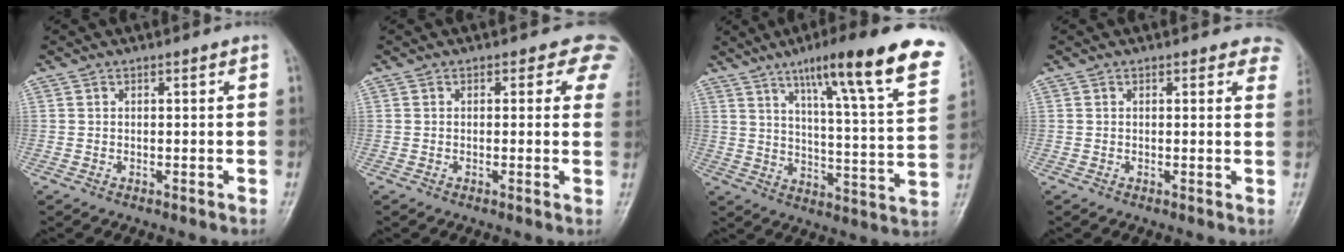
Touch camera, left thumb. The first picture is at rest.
{"total": 4.3, "force": [2.6, 2.8, 2.0], "torque": [0.014, -0.007, 0.004]}
{"total": 23.6, "force": [14.1, 3.2, 18.6], "torque": [-0.246, -0.042, 0.197]}
{"total": 4.1, "force": [3.5, 1.9, 0.8], "torque": [0.026, -0.013, 0.013]}